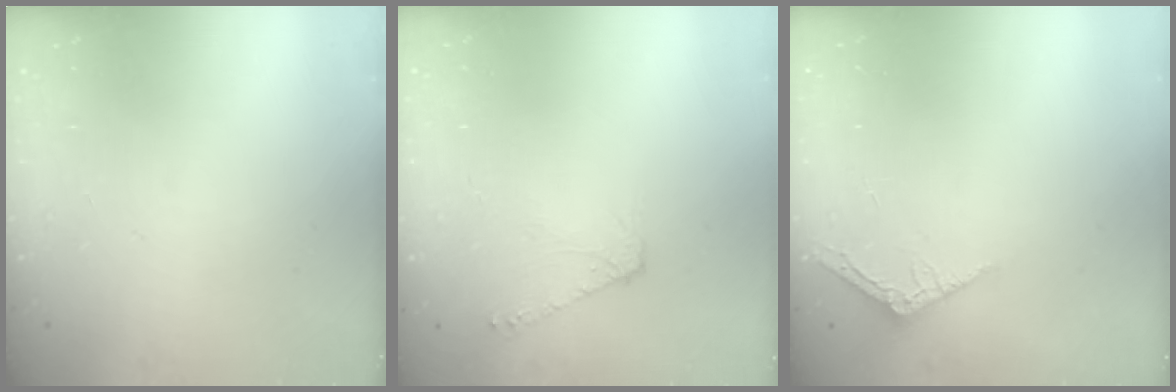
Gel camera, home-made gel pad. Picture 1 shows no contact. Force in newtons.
{"total": 7.9, "press": 7.9, "slide": 0.9}
{"total": 3.0, "press": 3.0, "slide": 0.2}